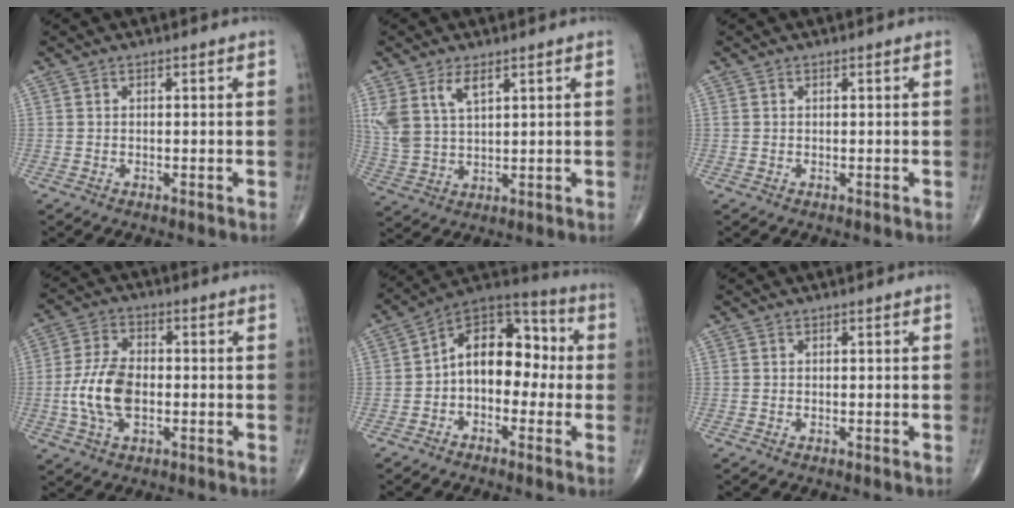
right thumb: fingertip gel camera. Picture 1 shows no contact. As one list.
[{"total": 7.6, "force": [3.9, 3.7, 5.4], "torque": [-0.113, -0.010, 0.086]}, {"total": 0.0}, {"total": 10.2, "force": [-1.5, 5.9, 8.2], "torque": [-0.165, 0.011, -0.032]}, {"total": 13.6, "force": [-0.6, 8.9, 10.2], "torque": [-0.113, 0.048, -0.029]}, {"total": 0.0}]